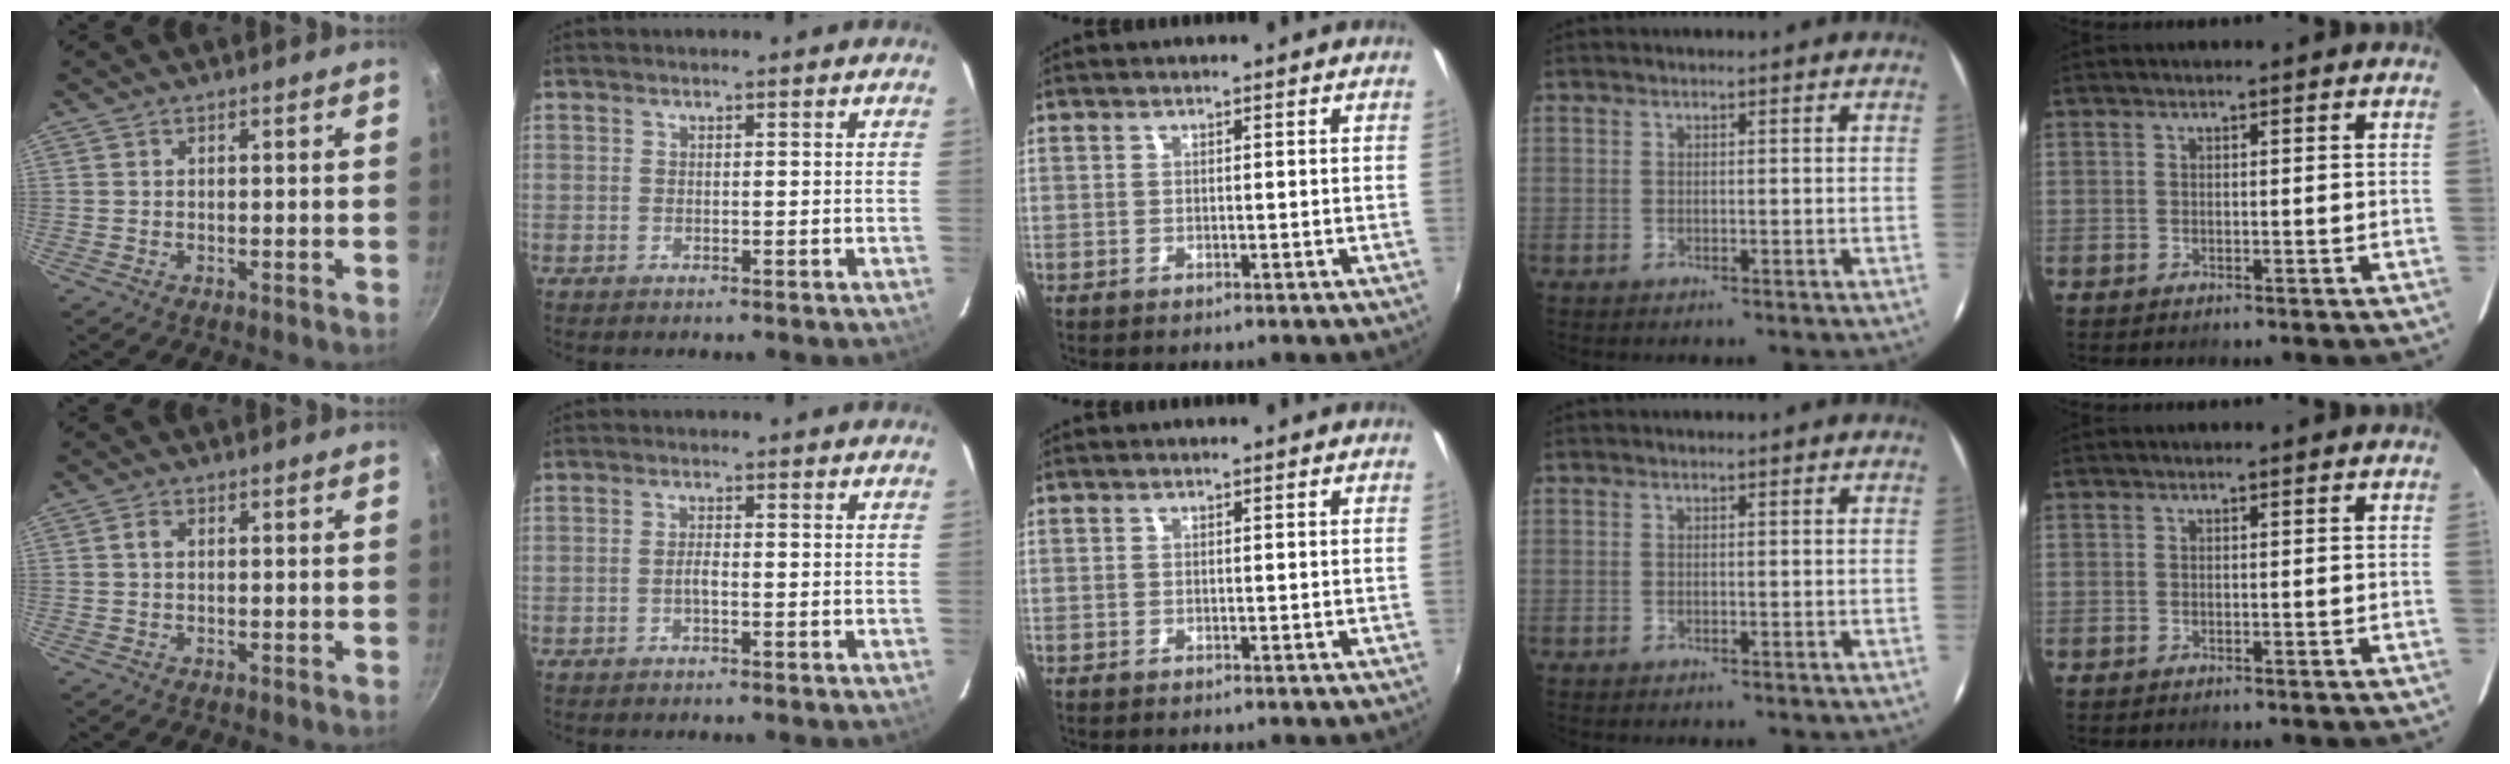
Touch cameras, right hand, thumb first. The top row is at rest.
{"thumb": {"total": 1.2, "force": [0.1, 0.8, 0.9], "torque": [-0.017, 0.005, 0.001]}, "index": {"total": 1.5, "force": [-0.7, 0.5, 1.3], "torque": [-0.025, 0.001, -0.013]}}